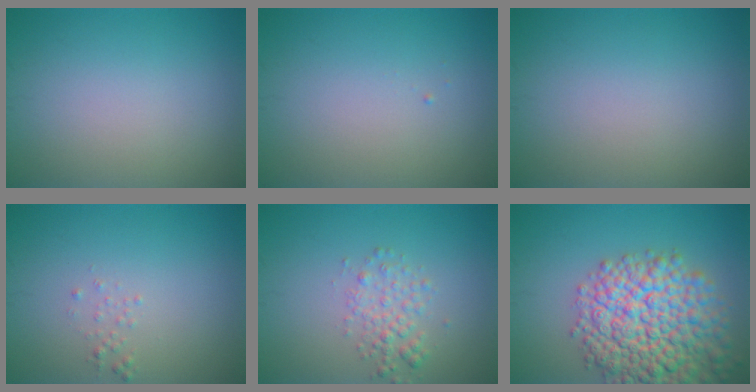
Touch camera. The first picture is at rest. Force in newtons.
{"total": 0.0}
{"total": 0.0}
{"total": 0.7, "press": 0.6, "slide": 0.1}
{"total": 2.2, "press": 2.2, "slide": 0.1}
{"total": 11.0, "press": 11.0, "slide": 0.5}